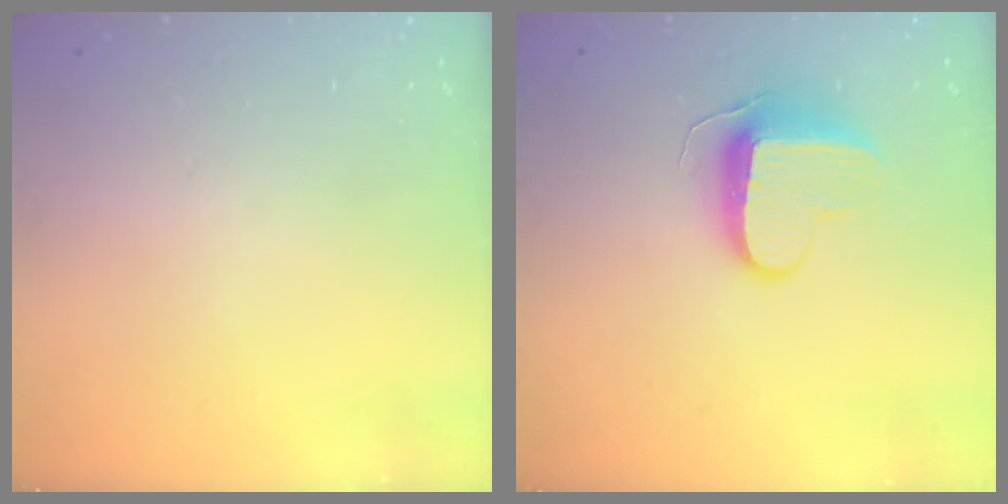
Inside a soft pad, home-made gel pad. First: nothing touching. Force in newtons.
{"total": 9.6, "press": 9.6, "slide": 0.9}